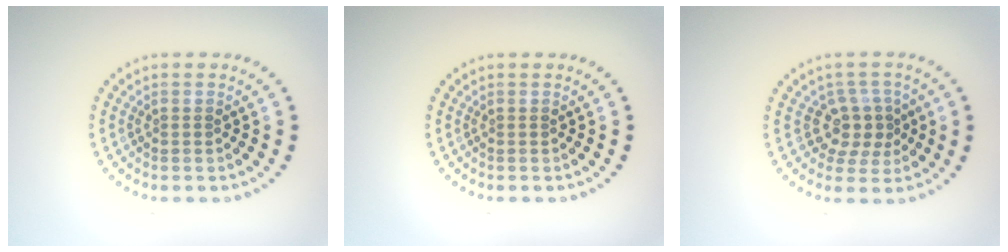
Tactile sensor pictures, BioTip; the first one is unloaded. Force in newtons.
{"total": 0.0}
{"total": 3.0, "press": 2.5, "slide": 1.7}